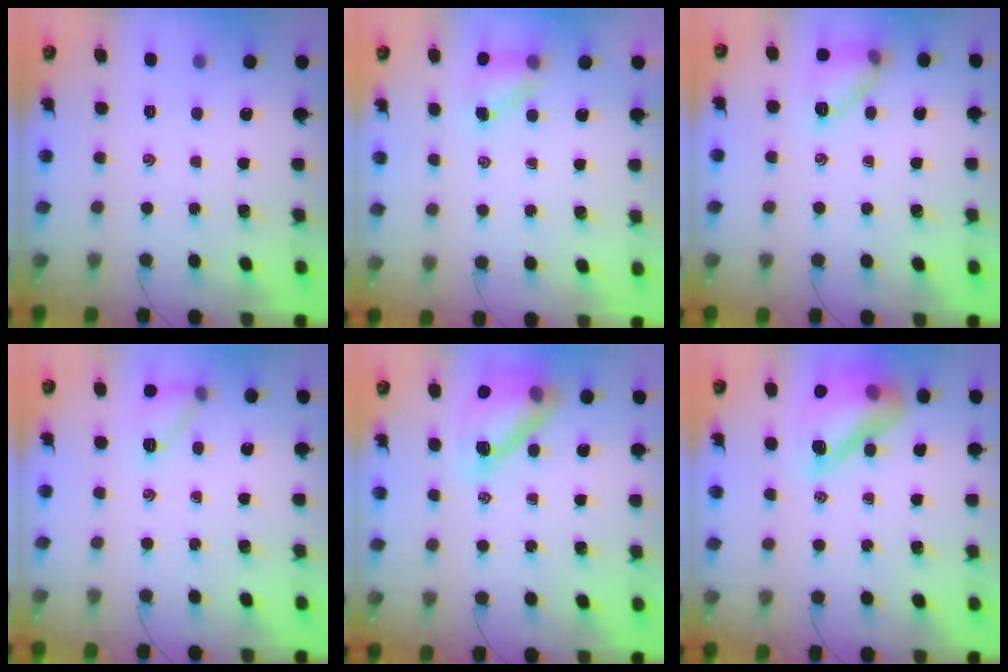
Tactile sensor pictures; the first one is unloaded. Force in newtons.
{"total": 4.9, "press": 4.8, "slide": 0.8}
{"total": 10.3, "press": 10.2, "slide": 1.3}
{"total": 8.6, "press": 8.5, "slide": 0.8}
{"total": 14.1, "press": 13.6, "slide": 4.0}
{"total": 15.5, "press": 15.0, "slide": 3.7}